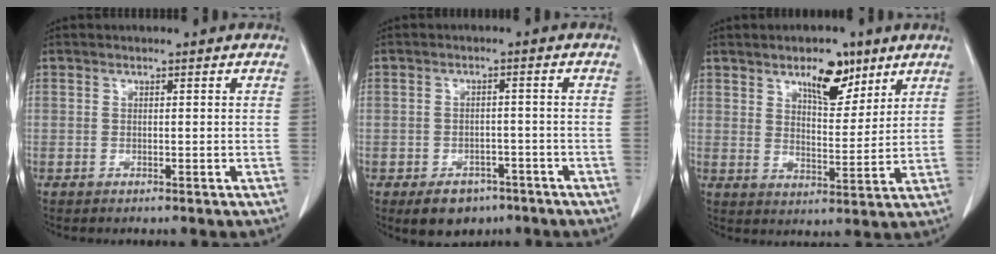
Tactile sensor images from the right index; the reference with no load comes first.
{"total": 5.9, "force": [-4.0, 3.6, 2.3], "torque": [-0.033, 0.003, -0.053]}
{"total": 8.1, "force": [5.3, 3.3, 5.2], "torque": [-0.080, 0.001, 0.085]}